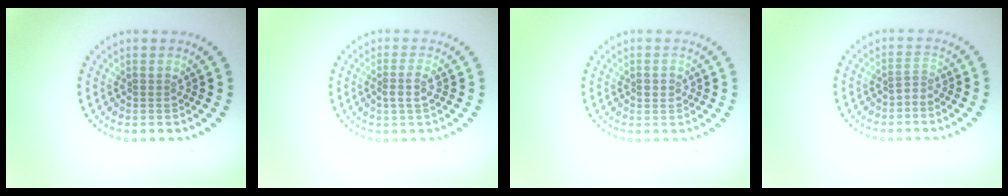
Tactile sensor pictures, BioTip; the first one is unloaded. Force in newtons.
{"total": 1.7, "press": 1.3, "slide": 1.0}
{"total": 0.8, "press": 0.8, "slide": 0.1}
{"total": 0.9, "press": 0.3, "slide": 0.9}